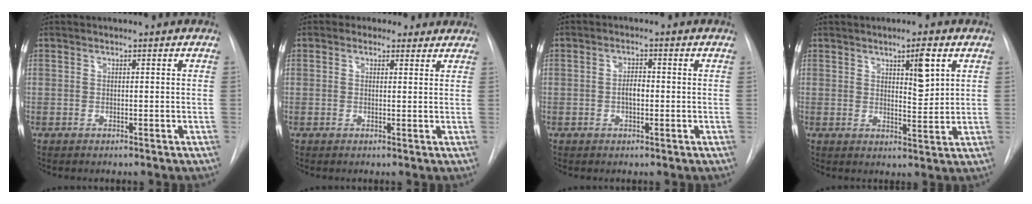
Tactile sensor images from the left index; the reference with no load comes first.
{"total": 3.8, "force": [2.8, 2.5, 0.7], "torque": [-0.004, 0.014, 0.028]}
{"total": 2.3, "force": [-0.4, 1.0, 2.0], "torque": [-0.035, 0.004, -0.006]}
{"total": 4.9, "force": [2.3, 1.0, 4.2], "torque": [-0.066, -0.008, 0.038]}